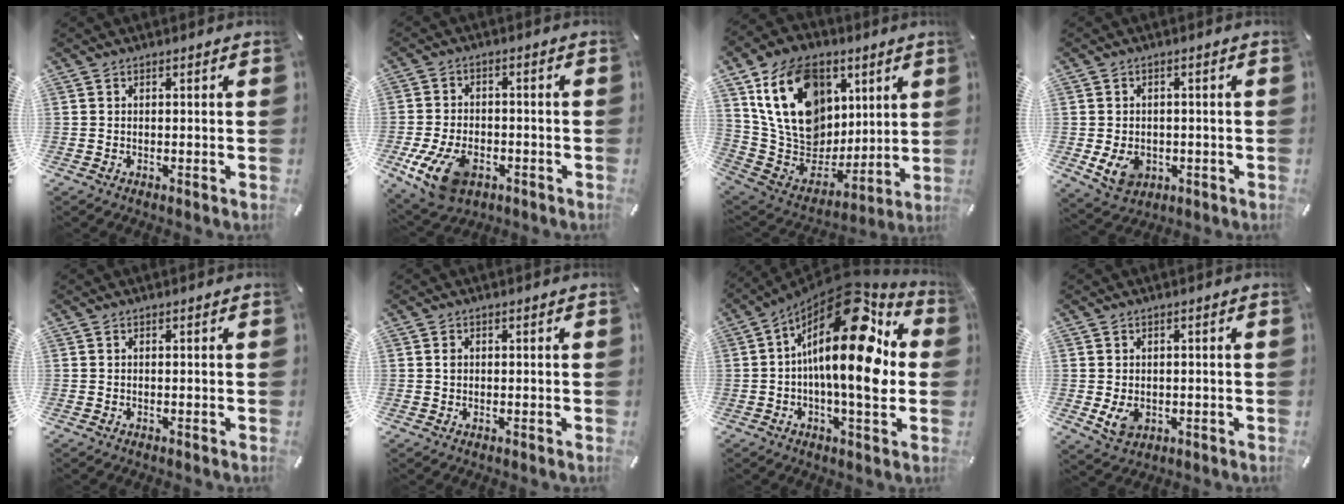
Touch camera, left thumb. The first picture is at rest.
{"total": 12.1, "force": [-5.0, 7.8, 7.8], "torque": [-0.155, 0.015, -0.086]}
{"total": 22.2, "force": [7.9, 17.3, 11.4], "torque": [-0.192, -0.027, 0.156]}
{"total": 6.4, "force": [-1.4, 5.2, 3.4], "torque": [-0.068, -0.001, -0.026]}
{"total": 0.0}
{"total": 0.9, "force": [0.1, 0.8, 0.3], "torque": [0.001, 0.000, -0.001]}
{"total": 22.8, "force": [4.7, 8.6, 20.6], "torque": [-0.335, -0.051, 0.070]}
{"total": 4.5, "force": [-0.5, 3.6, 2.6], "torque": [-0.048, -0.007, -0.012]}